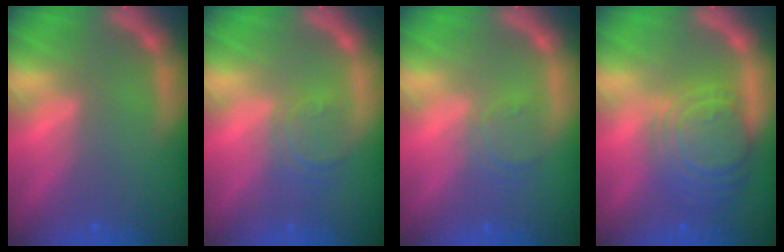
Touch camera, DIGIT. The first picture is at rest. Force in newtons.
{"total": 3.0}
{"total": 2.4}
{"total": 8.5}